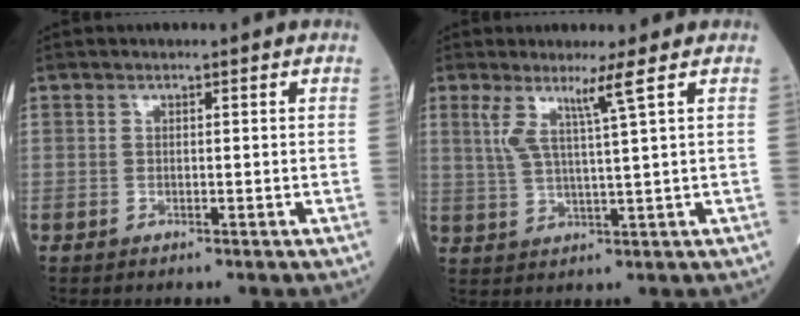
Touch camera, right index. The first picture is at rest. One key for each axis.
{"total": 5.0, "fx": 2.5, "fy": -1.3, "fz": 4.1, "tx": -0.087, "ty": -0.005, "tz": 0.053}